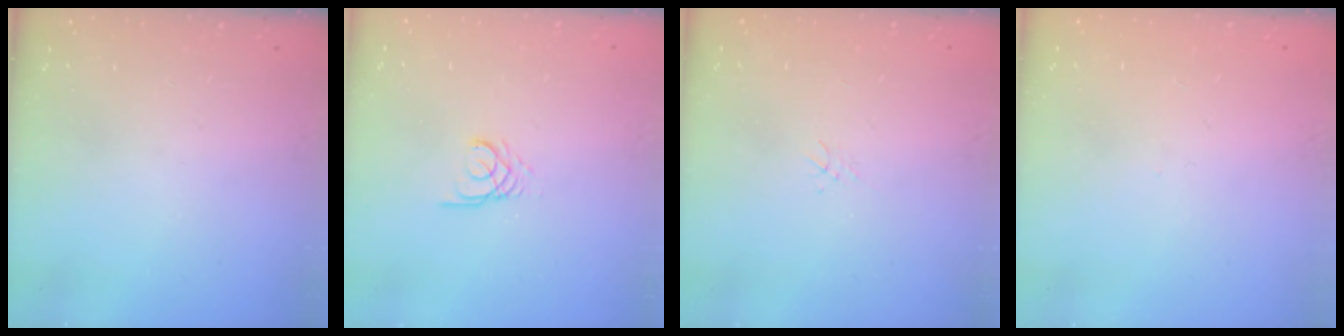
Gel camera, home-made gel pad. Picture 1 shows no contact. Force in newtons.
{"total": 2.7, "press": 2.7, "slide": 0.3}
{"total": 1.2, "press": 1.1, "slide": 0.3}
{"total": 0.0}